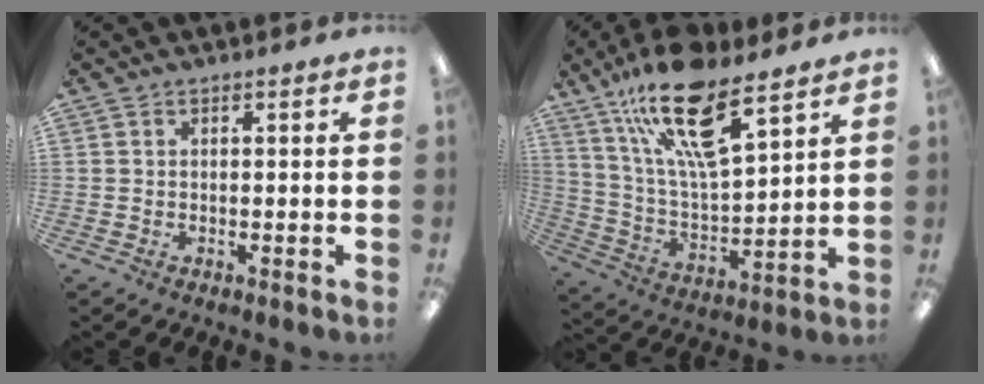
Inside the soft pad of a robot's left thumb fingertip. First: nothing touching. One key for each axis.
{"total": 20.5, "fx": 13.2, "fy": 6.7, "fz": 14.1, "tx": -0.259, "ty": -0.068, "tz": 0.224}